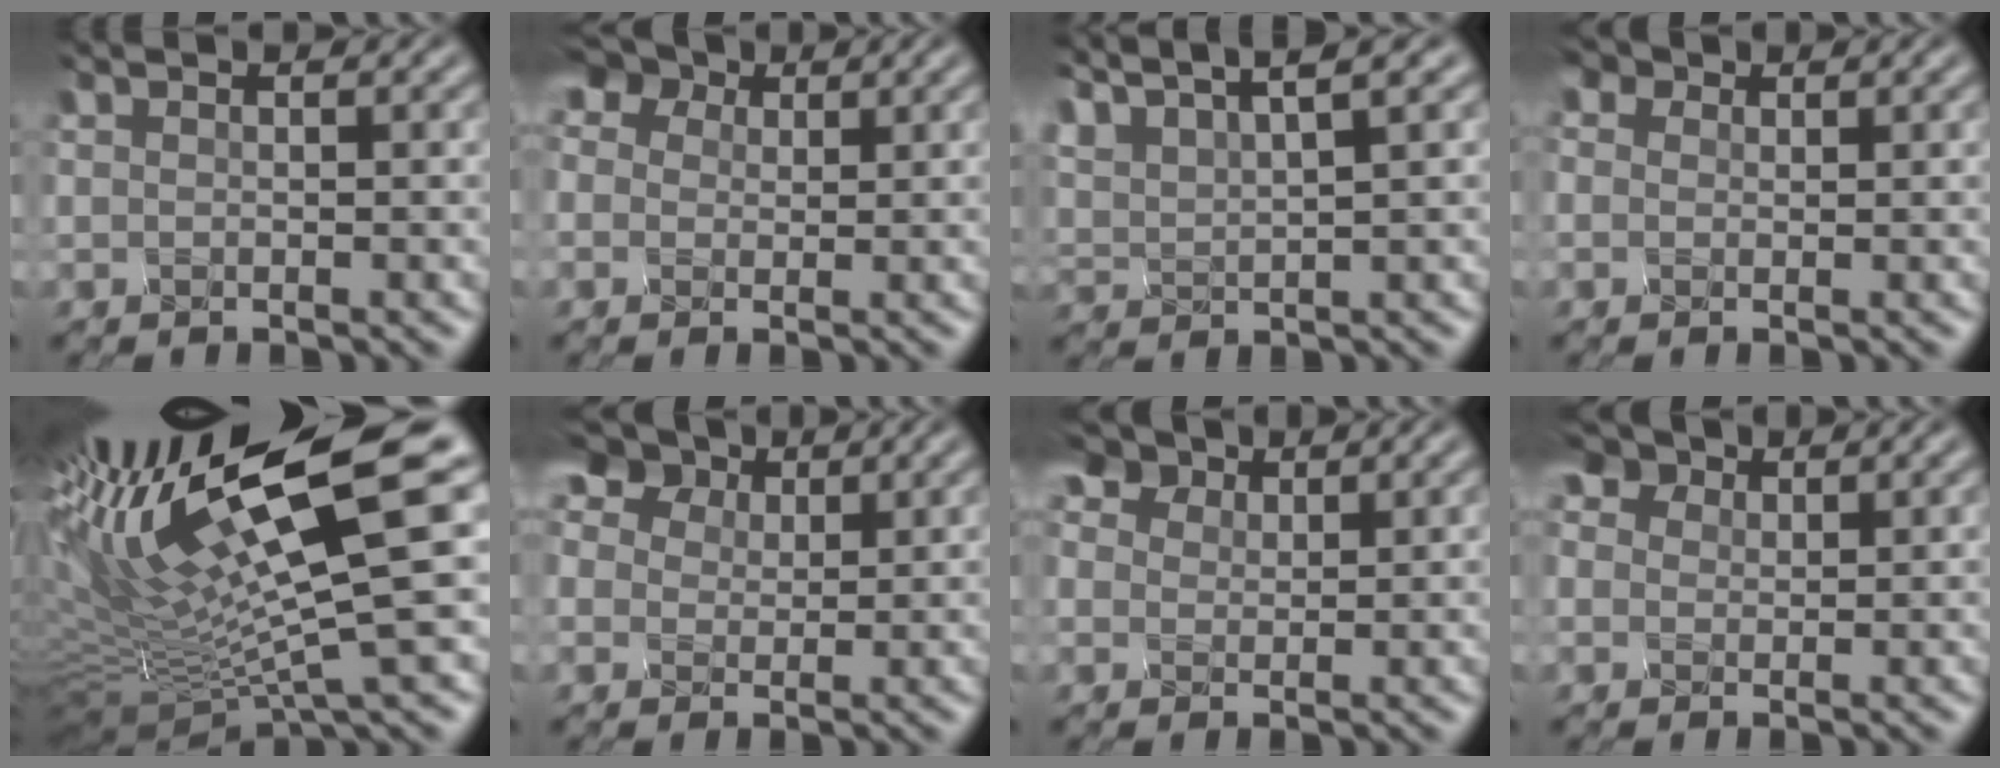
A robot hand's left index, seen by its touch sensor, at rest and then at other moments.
{"total": 6.5, "force": [4.0, 4.4, 2.8], "torque": [-0.097, 0.011, 0.074]}
{"total": 7.0, "force": [5.3, 1.4, 4.2], "torque": [-0.108, 0.018, 0.095]}
{"total": 2.5, "force": [1.7, 1.7, 0.6], "torque": [-0.039, 0.002, 0.039]}
{"total": 14.9, "force": [1.8, 2.7, 14.5], "torque": [-0.250, 0.005, 0.049]}
{"total": 8.0, "force": [5.1, 5.1, 3.4], "torque": [-0.121, 0.006, 0.100]}
{"total": 5.4, "force": [3.7, 3.3, 2.2], "torque": [-0.077, -0.002, 0.074]}
{"total": 4.4, "force": [3.0, 2.8, 1.7], "torque": [-0.064, 0.002, 0.060]}